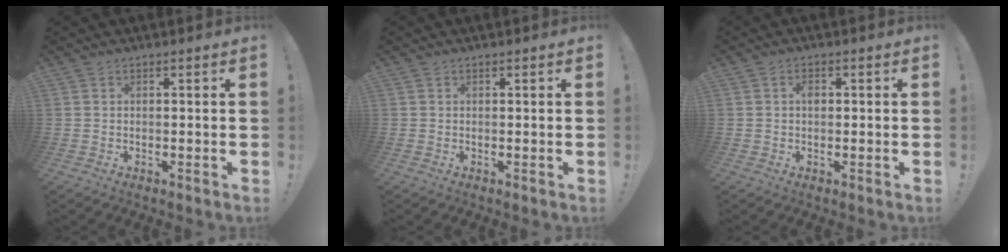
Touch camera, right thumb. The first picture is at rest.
{"total": 0.0}
{"total": 1.4, "force": [-0.1, 1.0, 1.0], "torque": [-0.012, 0.003, -0.004]}